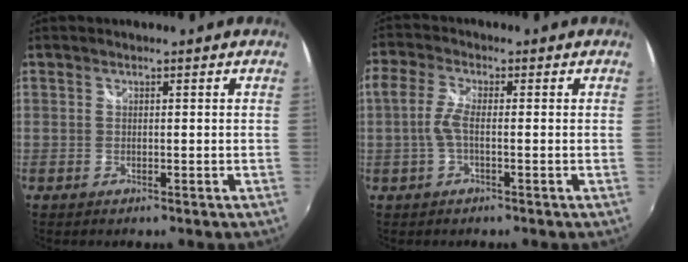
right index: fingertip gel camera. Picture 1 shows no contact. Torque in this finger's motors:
{"motor_torque": [0.60, -0.03, 0.47, 0.13]}